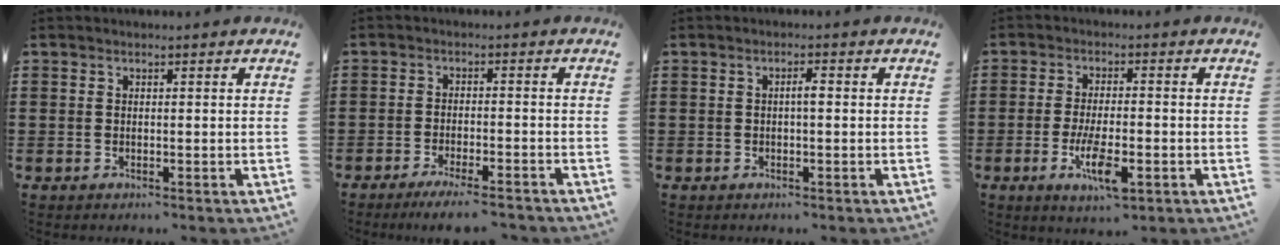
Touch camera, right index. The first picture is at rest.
{"total": 3.6, "force": [-3.2, -0.1, 1.7], "torque": [-0.034, -0.008, -0.063]}
{"total": 1.6, "force": [-0.1, 0.3, 1.5], "torque": [-0.030, 0.003, -0.004]}
{"total": 7.0, "force": [-2.7, 2.0, 6.2], "torque": [-0.125, -0.011, -0.047]}